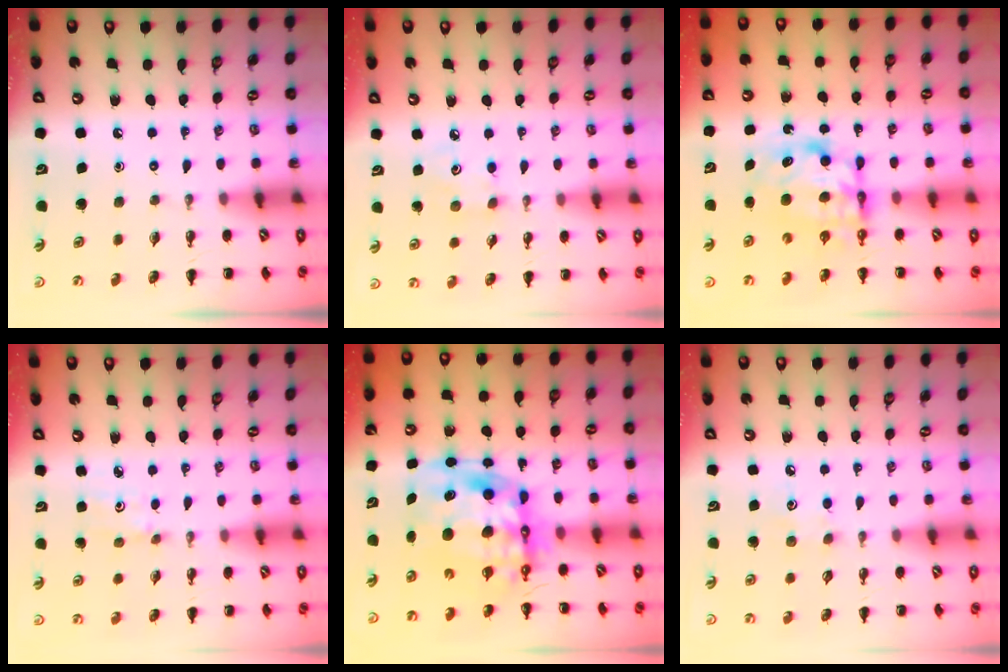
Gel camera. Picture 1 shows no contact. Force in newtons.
{"total": 4.3, "press": 4.2, "slide": 1.0}
{"total": 7.1, "press": 7.1, "slide": 1.1}
{"total": 3.2, "press": 3.0, "slide": 0.8}
{"total": 14.0, "press": 13.5, "slide": 3.8}
{"total": 4.0, "press": 3.9, "slide": 1.0}